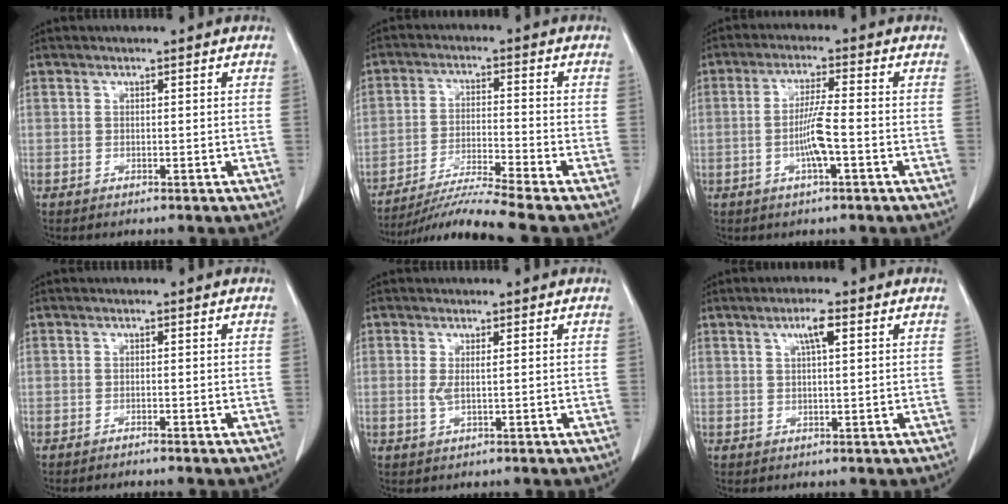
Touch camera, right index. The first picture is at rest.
{"total": 9.9, "force": [-8.7, -3.0, 3.6], "torque": [-0.059, -0.018, -0.156]}
{"total": 5.4, "force": [-1.4, 0.0, 5.2], "torque": [-0.103, 0.002, -0.025]}
{"total": 1.1, "force": [-1.0, -0.2, 0.4], "torque": [-0.008, 0.002, -0.015]}
{"total": 1.8, "force": [0.2, 0.3, 1.8], "torque": [-0.041, -0.002, 0.008]}
{"total": 3.2, "force": [1.3, 0.3, 2.9], "torque": [-0.052, 0.004, 0.022]}